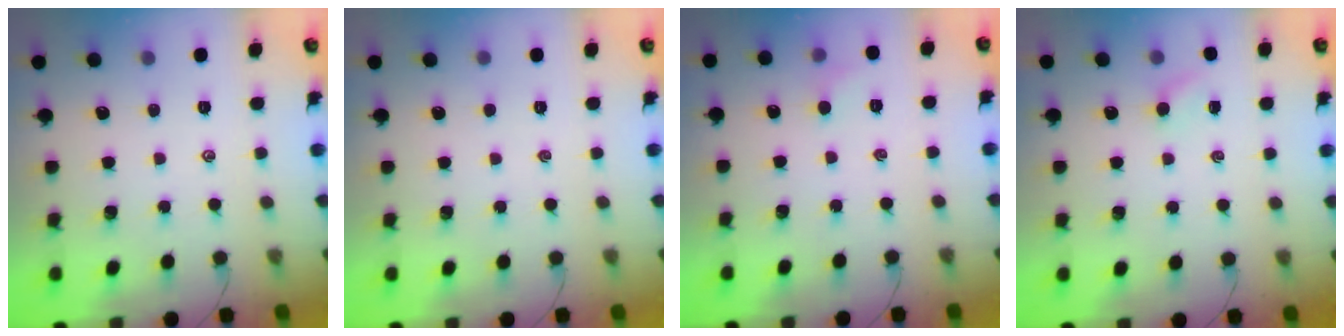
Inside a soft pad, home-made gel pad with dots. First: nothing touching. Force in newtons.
{"total": 0.0}
{"total": 4.3, "press": 4.1, "slide": 1.2}
{"total": 2.8, "press": 2.7, "slide": 0.8}